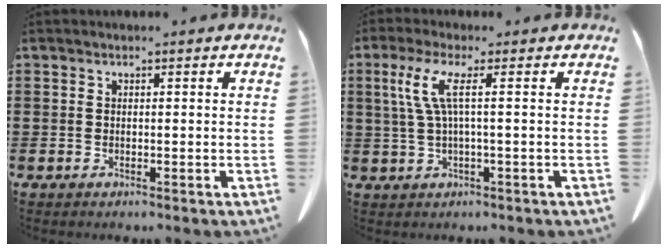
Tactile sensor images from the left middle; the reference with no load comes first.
{"total": 5.3, "force": [0.9, 0.4, 5.2], "torque": [-0.126, -0.011, 0.007]}